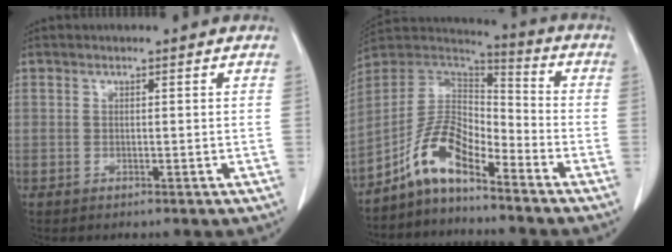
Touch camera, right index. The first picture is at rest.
{"total": 9.7, "force": [-6.6, 3.2, 6.3], "torque": [-0.134, 0.029, -0.128]}